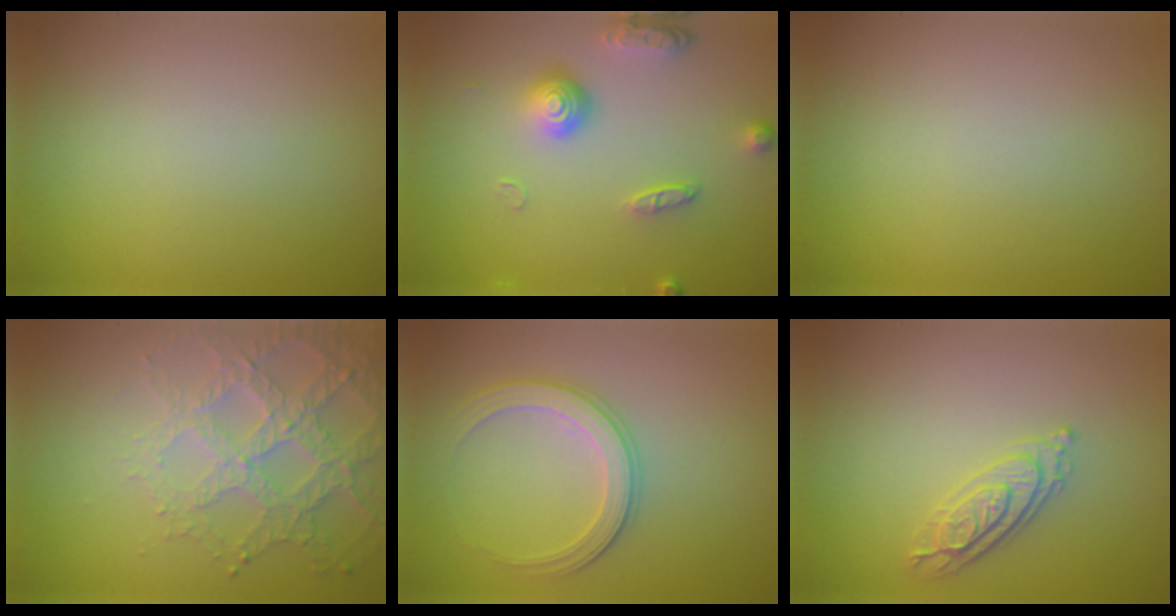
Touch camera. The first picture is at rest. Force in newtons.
{"total": 4.0, "press": 2.9, "slide": 2.7}
{"total": 0.0}
{"total": 4.5, "press": 4.0, "slide": 2.0}
{"total": 2.9, "press": 2.8, "slide": 0.5}
{"total": 2.9, "press": 2.7, "slide": 1.0}